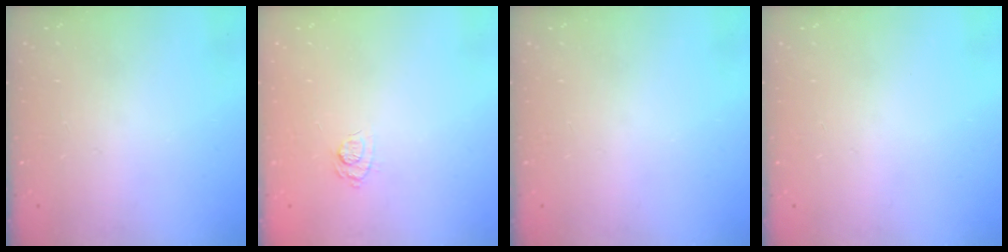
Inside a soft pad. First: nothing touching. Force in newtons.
{"total": 8.1, "press": 7.9, "slide": 1.4}
{"total": 0.0}
{"total": 0.0}